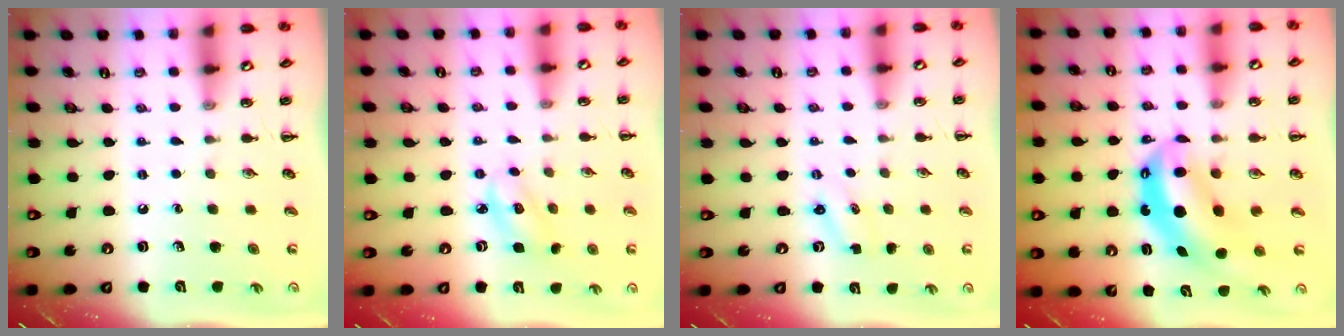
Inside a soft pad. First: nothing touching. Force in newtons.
{"total": 3.1, "press": 3.0, "slide": 0.7}
{"total": 1.9, "press": 1.8, "slide": 0.6}
{"total": 8.2, "press": 8.0, "slide": 1.9}